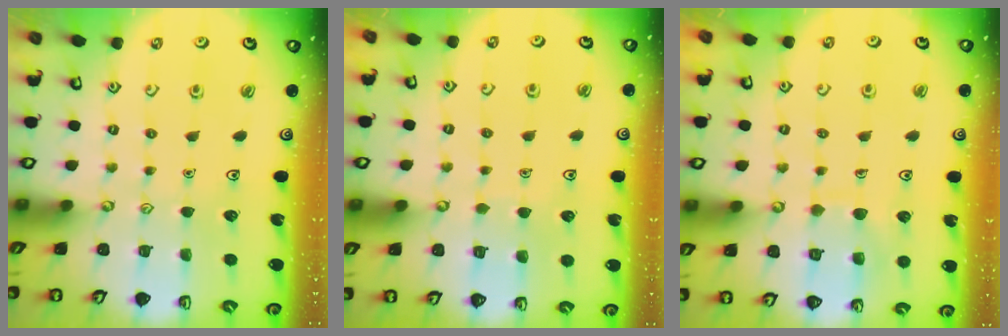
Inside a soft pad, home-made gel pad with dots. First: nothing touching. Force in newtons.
{"total": 3.1, "press": 3.1, "slide": 0.4}
{"total": 8.4, "press": 8.3, "slide": 0.6}